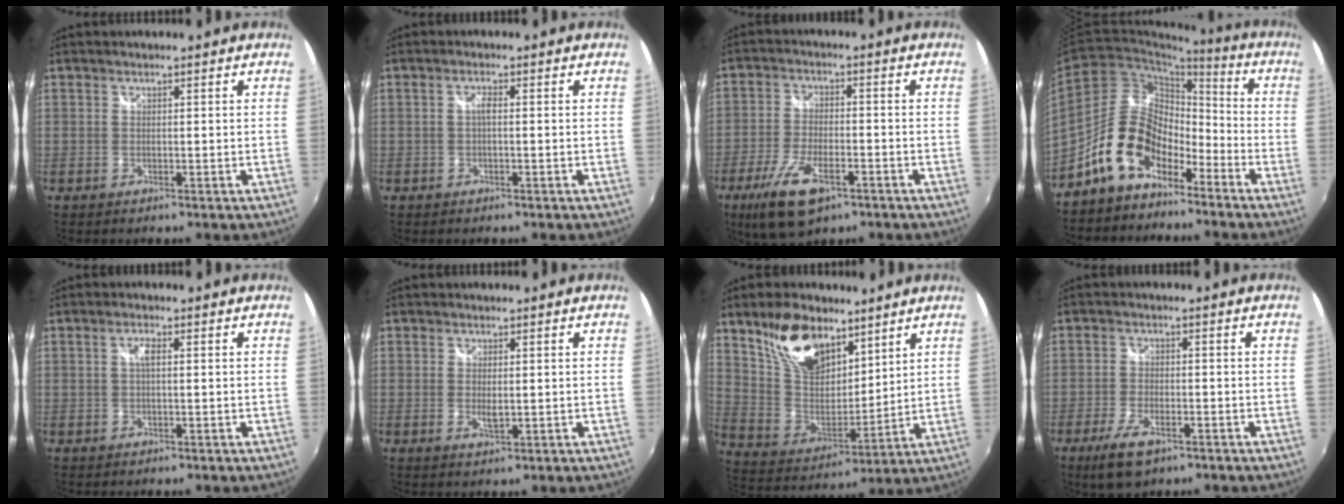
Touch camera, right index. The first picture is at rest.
{"total": 1.3, "force": [-0.2, 0.3, 1.3], "torque": [-0.024, 0.005, -0.006]}
{"total": 11.6, "force": [-6.6, 4.8, 8.3], "torque": [-0.186, -0.026, -0.122]}
{"total": 12.8, "force": [-8.6, 7.2, 6.3], "torque": [-0.117, 0.032, -0.150]}
{"total": 1.9, "force": [0.2, 0.5, 1.8], "torque": [-0.033, 0.005, 0.001]}
{"total": 2.0, "force": [-0.1, 0.9, 1.8], "torque": [-0.033, -0.006, 0.000]}
{"total": 16.4, "force": [10.5, 8.8, 9.0], "torque": [-0.185, 0.014, 0.208]}
{"total": 7.1, "force": [-4.4, 2.9, 4.8], "torque": [-0.118, -0.016, -0.079]}